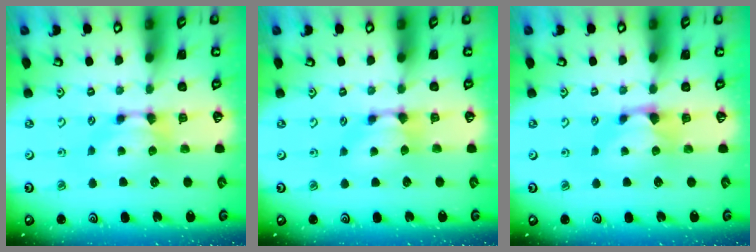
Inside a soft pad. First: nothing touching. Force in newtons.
{"total": 0.6, "press": 0.3, "slide": 0.5}
{"total": 0.9, "press": 0.5, "slide": 0.7}